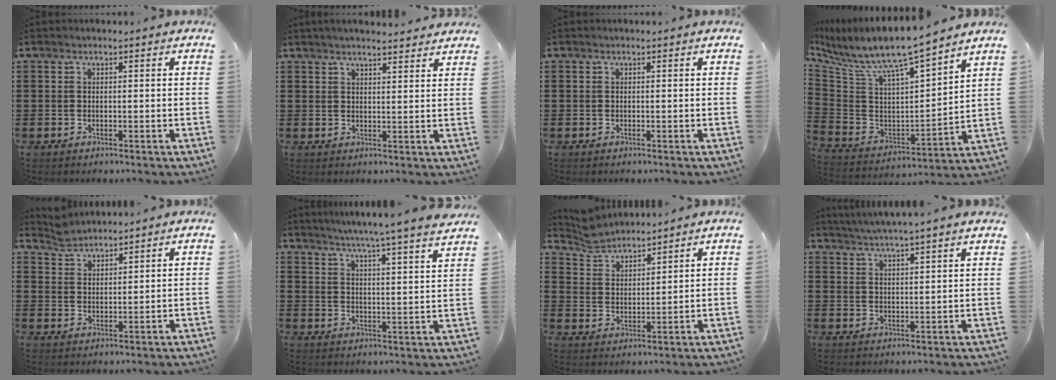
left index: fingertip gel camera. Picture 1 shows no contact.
{"total": 2.7, "force": [2.6, 0.0, 0.6], "torque": [-0.018, -0.005, 0.049]}
{"total": 0.0}
{"total": 8.0, "force": [7.0, 0.7, 3.8], "torque": [-0.110, -0.060, 0.112]}
{"total": 2.9, "force": [2.8, 0.3, -0.4], "torque": [-0.002, -0.004, 0.056]}
{"total": 5.0, "force": [4.5, -1.3, 1.6], "torque": [-0.049, -0.037, 0.072]}
{"total": 4.4, "force": [4.2, 0.9, 0.2], "torque": [-0.023, -0.010, 0.079]}
{"total": 3.6, "force": [3.4, -1.0, 0.6], "torque": [-0.023, -0.018, 0.059]}